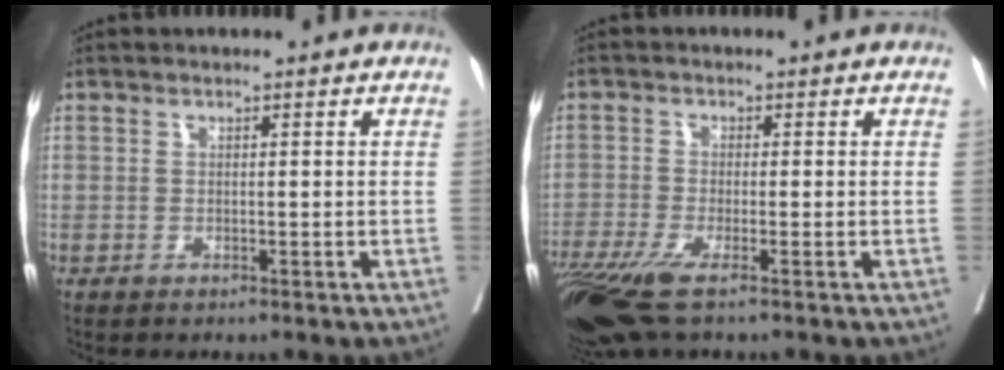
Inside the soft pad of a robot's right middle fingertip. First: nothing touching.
{"total": 8.1, "force": [-5.4, 1.3, 5.9], "torque": [-0.108, -0.020, -0.100]}